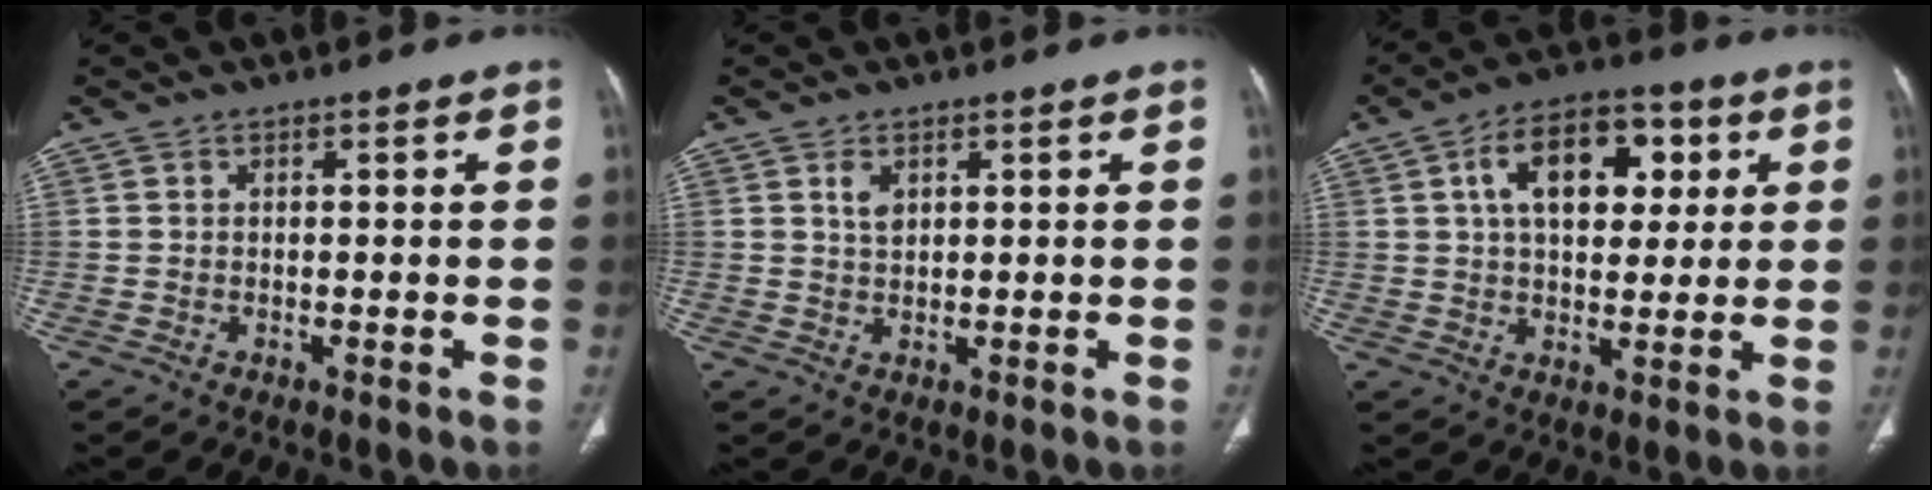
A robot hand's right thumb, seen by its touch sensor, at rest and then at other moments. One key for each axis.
{"total": 2.5, "fx": 1.1, "fy": 1.5, "fz": 1.6, "tx": -0.023, "ty": -0.005, "tz": 0.024}
{"total": 14.2, "fx": 4.3, "fy": 8.4, "fz": 10.6, "tx": -0.135, "ty": 0.006, "tz": 0.065}